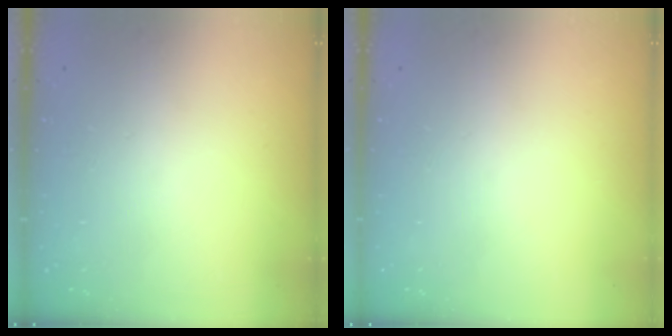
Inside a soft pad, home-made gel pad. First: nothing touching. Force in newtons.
{"total": 0.0}